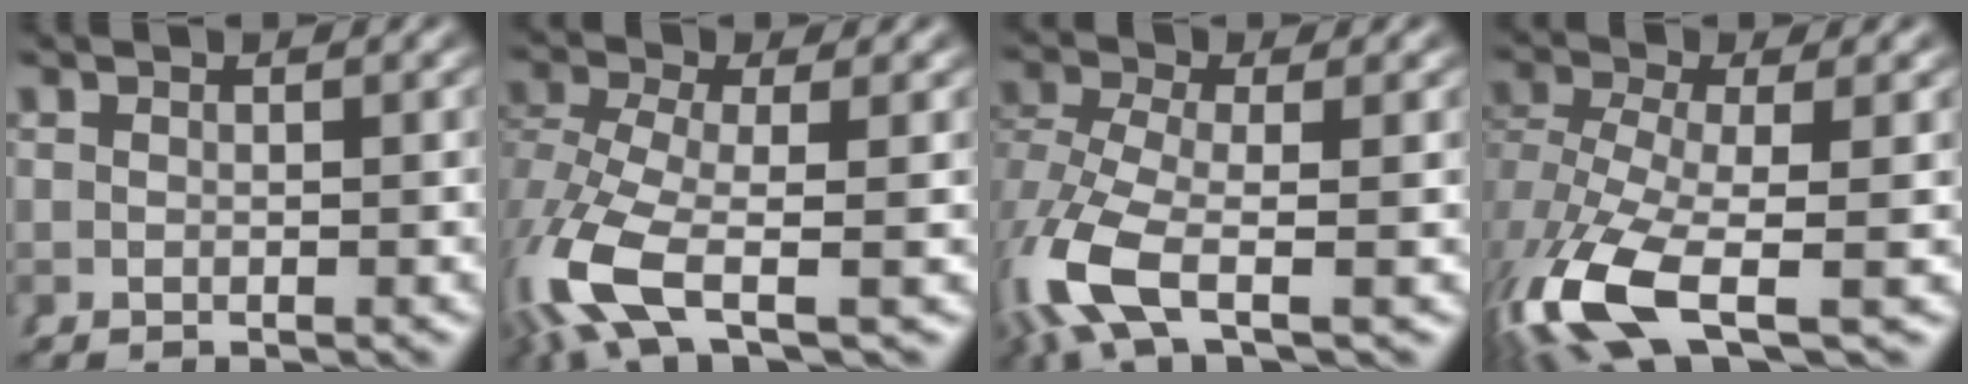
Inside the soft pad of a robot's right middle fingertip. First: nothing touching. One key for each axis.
{"total": 7.2, "fx": -2.3, "fy": 3.8, "fz": 5.6, "tx": -0.146, "ty": -0.039, "tz": -0.022}
{"total": 6.3, "fx": -1.9, "fy": 3.3, "fz": 5.0, "tx": -0.135, "ty": -0.032, "tz": -0.018}
{"total": 8.4, "fx": -4.1, "fy": 4.2, "fz": 6.0, "tx": -0.149, "ty": -0.053, "tz": -0.043}